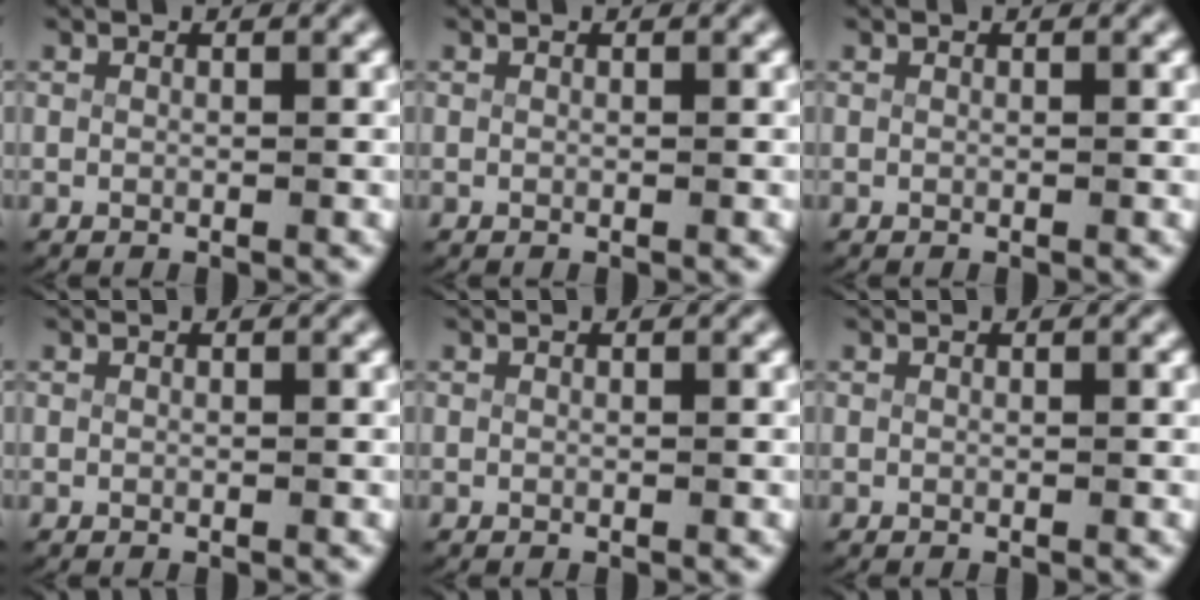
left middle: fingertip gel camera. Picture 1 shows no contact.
{"total": 0.0}
{"total": 0.0}
{"total": 0.0}
{"total": 0.0}
{"total": 0.0}